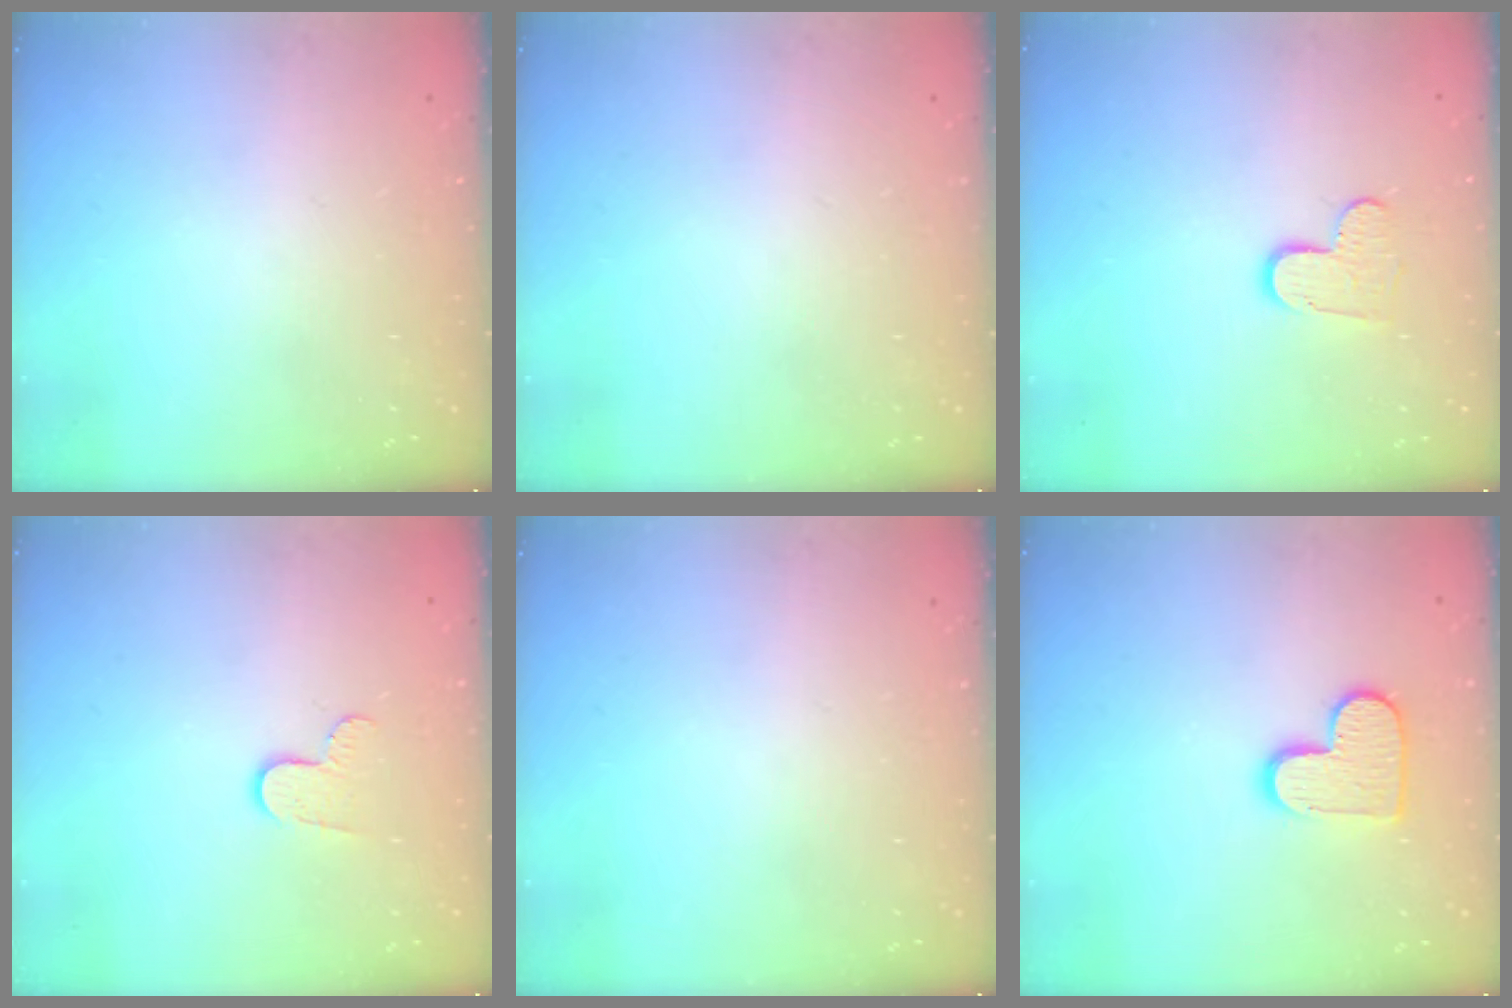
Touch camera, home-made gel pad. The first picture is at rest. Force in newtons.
{"total": 0.0}
{"total": 8.3, "press": 8.3, "slide": 0.5}
{"total": 6.1, "press": 6.0, "slide": 0.6}
{"total": 0.0}
{"total": 11.4, "press": 11.3, "slide": 0.6}